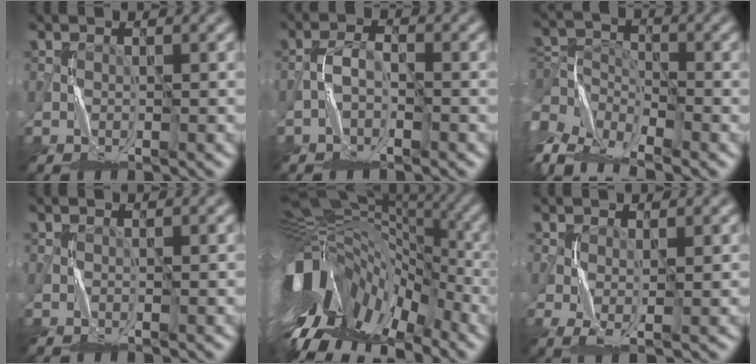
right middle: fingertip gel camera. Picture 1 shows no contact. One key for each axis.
{"total": 1.9, "fx": -1.3, "fy": 0.8, "fz": 1.1, "tx": -0.016, "ty": 0.008, "tz": -0.029}
{"total": 8.8, "fx": -6.1, "fy": 4.0, "fz": 4.9, "tx": -0.089, "ty": -0.002, "tz": -0.111}
{"total": 0.0}
{"total": 15.5, "fx": -4.4, "fy": 9.3, "fz": 11.6, "tx": -0.227, "ty": 0.002, "tz": -0.068}
{"total": 1.7, "fx": 0.1, "fy": 0.5, "fz": 1.6, "tx": -0.040, "ty": -0.002, "tz": 0.003}